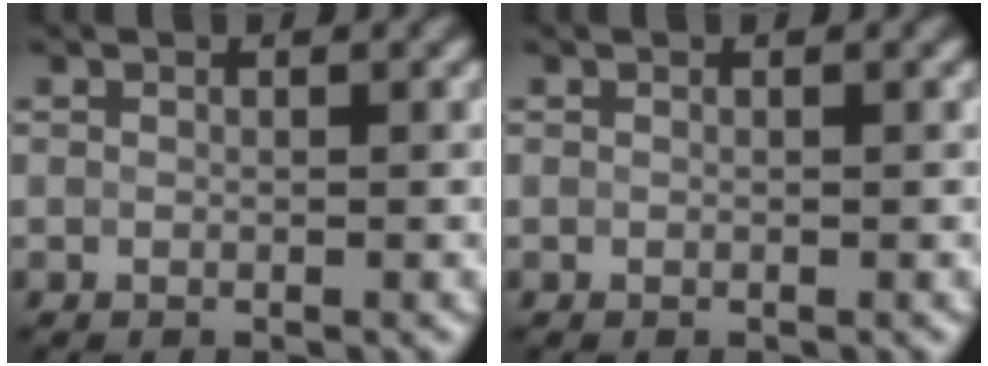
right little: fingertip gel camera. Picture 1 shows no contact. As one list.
[{"total": 0.0}]